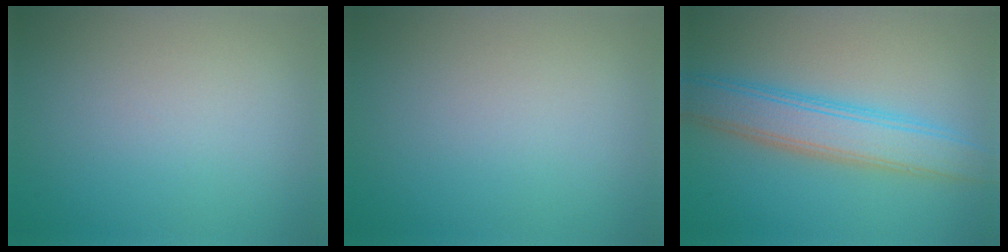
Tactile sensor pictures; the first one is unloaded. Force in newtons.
{"total": 0.0}
{"total": 5.3, "press": 5.3, "slide": 0.1}